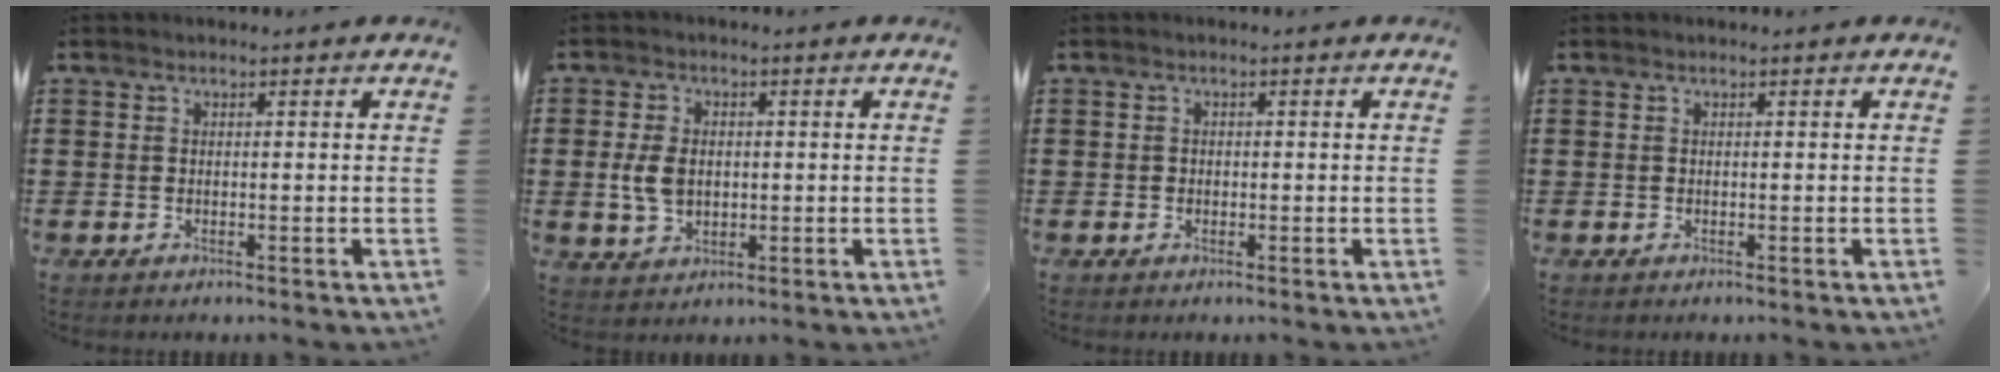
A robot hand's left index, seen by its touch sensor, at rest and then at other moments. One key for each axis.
{"total": 4.9, "fx": 0.1, "fy": 3.3, "fz": 3.6, "tx": -0.096, "ty": 0.003, "tz": -0.005}
{"total": 0.5, "fx": 0.0, "fy": 0.5, "fz": 0.2, "tx": -0.006, "ty": 0.004, "tz": -0.001}
{"total": 0.0}